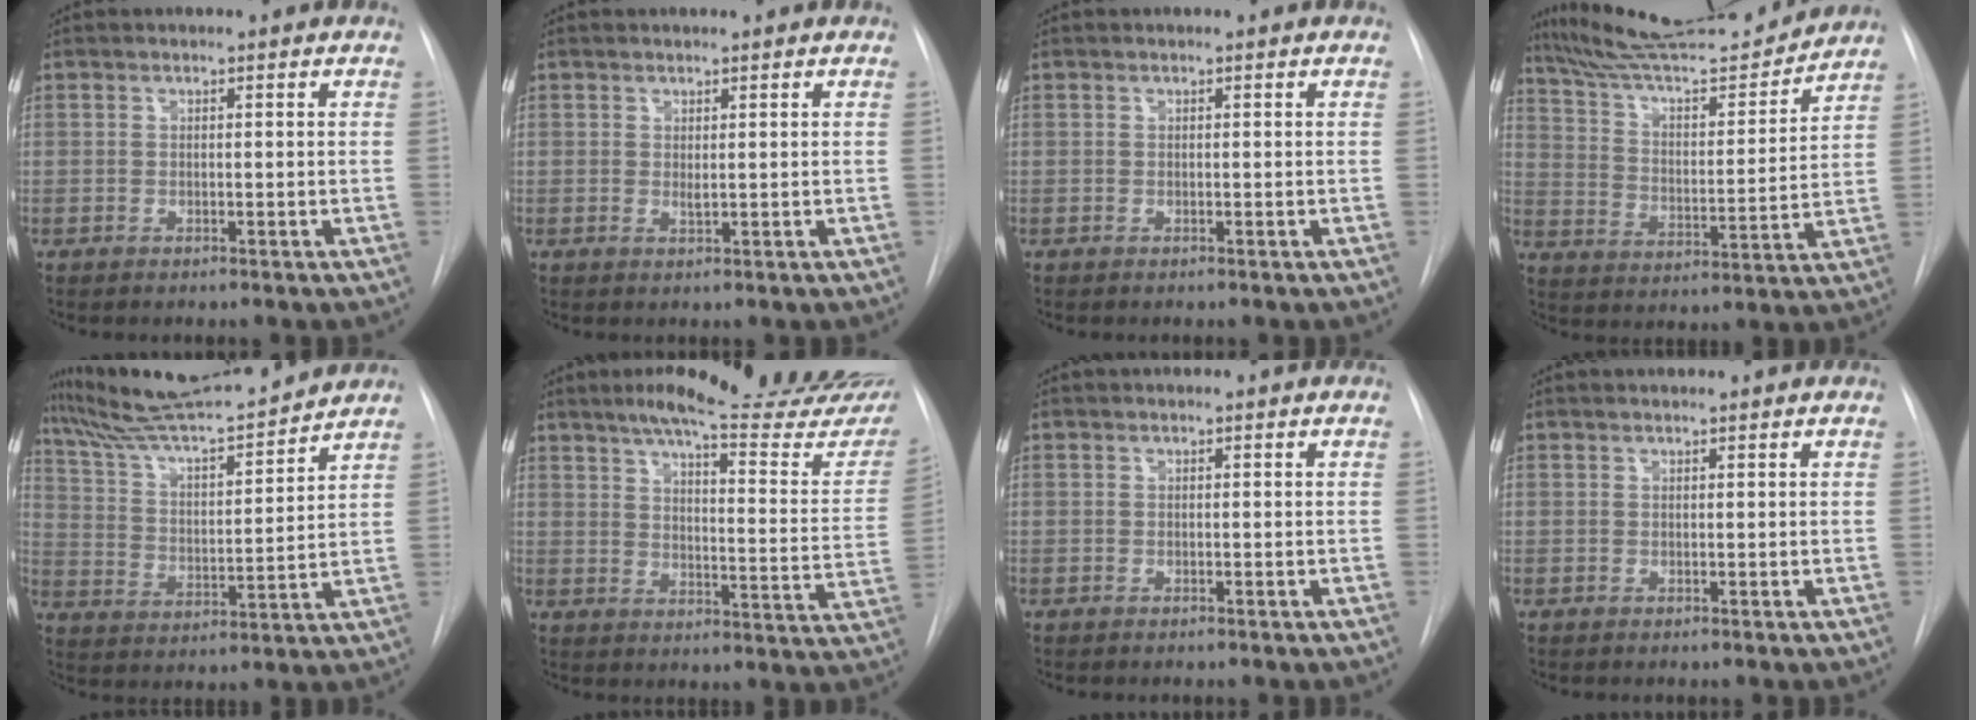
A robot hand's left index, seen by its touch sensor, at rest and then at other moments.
{"total": 1.4, "force": [0.9, 0.1, 1.0], "torque": [-0.022, 0.002, 0.018]}
{"total": 0.0}
{"total": 18.9, "force": [17.8, 1.8, 6.2], "torque": [-0.106, -0.006, 0.279]}
{"total": 16.7, "force": [15.6, 0.3, 6.0], "torque": [-0.108, 0.004, 0.259]}
{"total": 27.3, "force": [22.8, 3.6, 14.5], "torque": [-0.192, -0.071, 0.275]}
{"total": 0.0}
{"total": 1.6, "force": [1.6, 0.0, 0.4], "torque": [-0.006, 0.018, 0.028]}